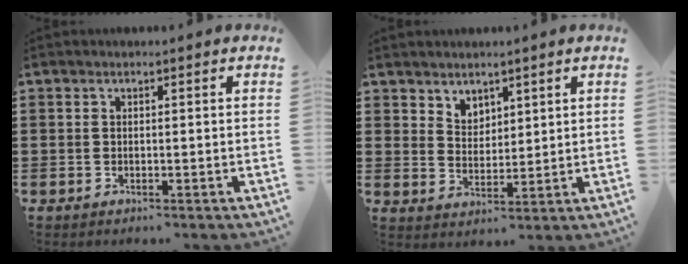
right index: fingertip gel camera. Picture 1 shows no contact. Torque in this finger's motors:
{"motor_torque": [0.06, 0.06, 0.04, 0.01]}